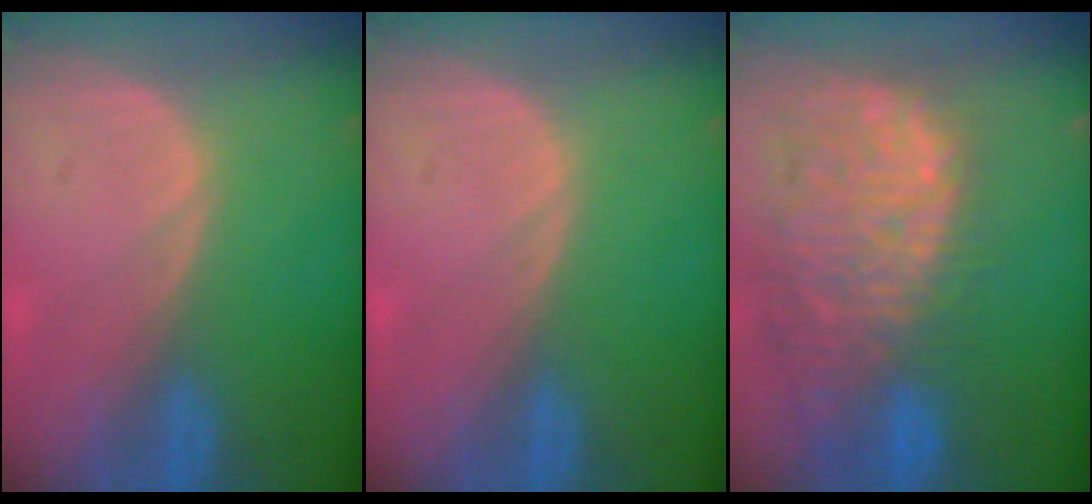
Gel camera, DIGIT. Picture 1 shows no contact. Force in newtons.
{"total": 0.0}
{"total": 13.8, "press": 11.6, "slide": 7.5}